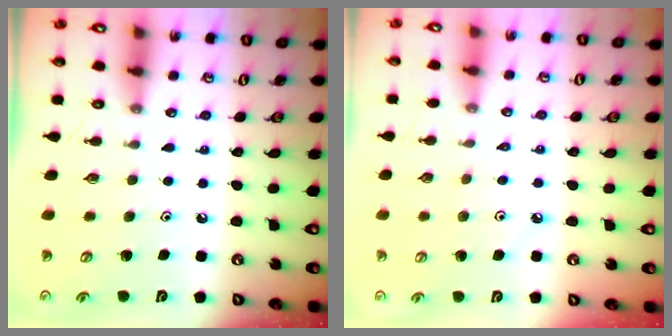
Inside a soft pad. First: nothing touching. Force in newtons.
{"total": 3.2, "press": 3.2, "slide": 0.6}